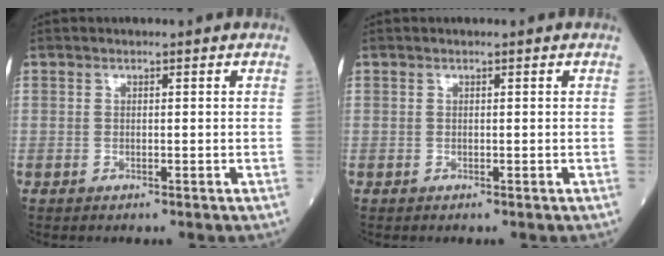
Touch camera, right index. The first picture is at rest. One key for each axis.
{"total": 0.0}